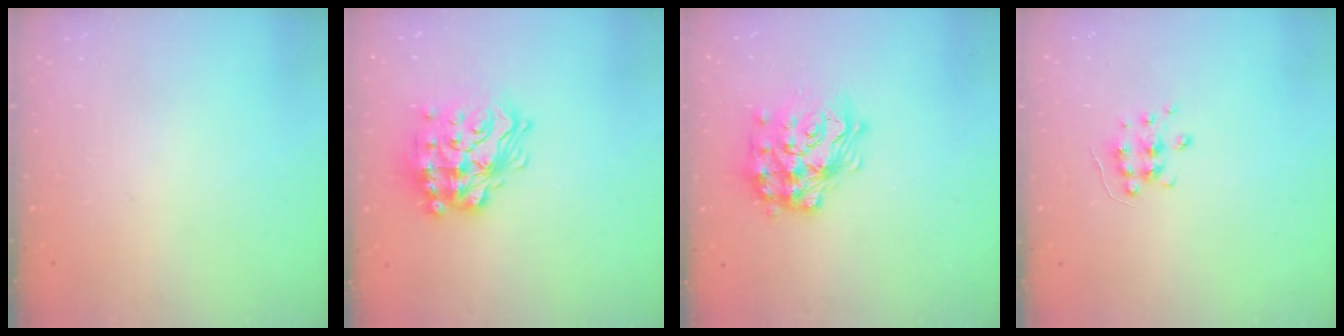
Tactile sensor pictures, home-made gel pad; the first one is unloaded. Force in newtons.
{"total": 19.6, "press": 19.5, "slide": 1.2}
{"total": 20.3, "press": 20.3, "slide": 1.4}
{"total": 6.1, "press": 6.1, "slide": 0.6}